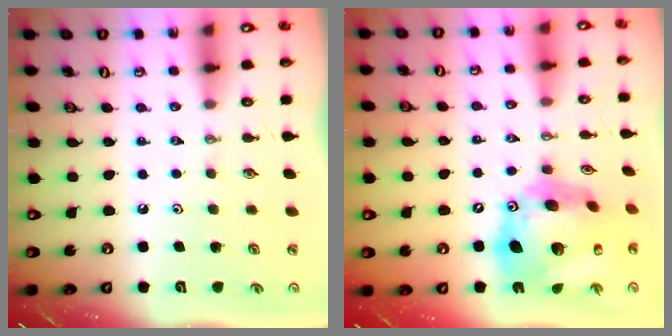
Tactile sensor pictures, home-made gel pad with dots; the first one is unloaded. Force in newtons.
{"total": 23.1, "press": 23.0, "slide": 2.3}